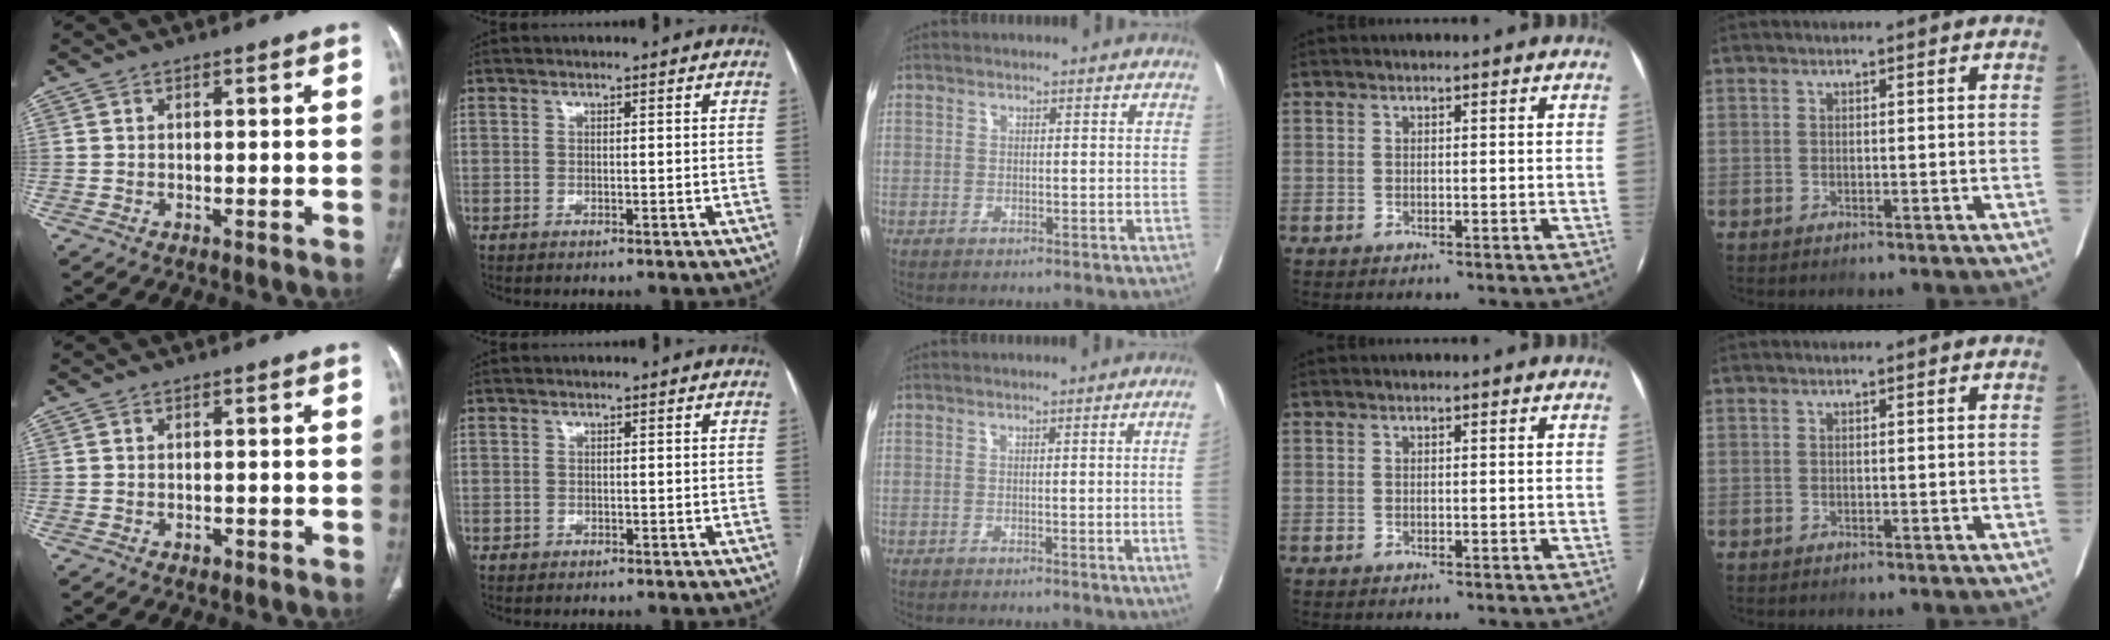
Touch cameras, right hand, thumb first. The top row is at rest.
{"thumb": {"total": 0.7, "force": [-0.4, 0.5, 0.3], "torque": [-0.005, 0.000, -0.005]}, "index": {"total": 0.6, "force": [-0.2, 0.6, 0.0], "torque": [0.001, 0.005, -0.005]}, "middle": {"total": 4.5, "force": [-0.8, -1.6, 4.1], "torque": [-0.044, -0.008, -0.010]}}